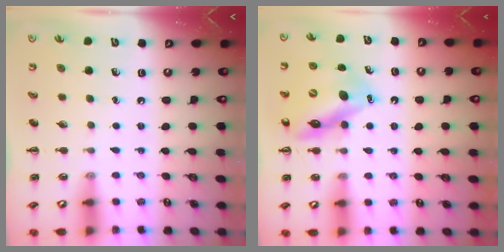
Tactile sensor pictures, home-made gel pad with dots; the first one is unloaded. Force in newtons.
{"total": 12.3, "press": 11.7, "slide": 3.7}